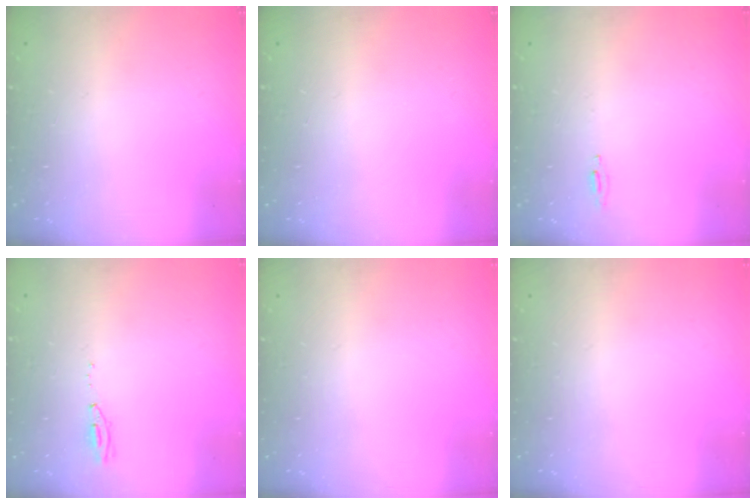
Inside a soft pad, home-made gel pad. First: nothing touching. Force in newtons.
{"total": 0.0}
{"total": 4.6, "press": 4.4, "slide": 1.6}
{"total": 5.0, "press": 3.7, "slide": 3.3}
{"total": 0.0}
{"total": 0.0}